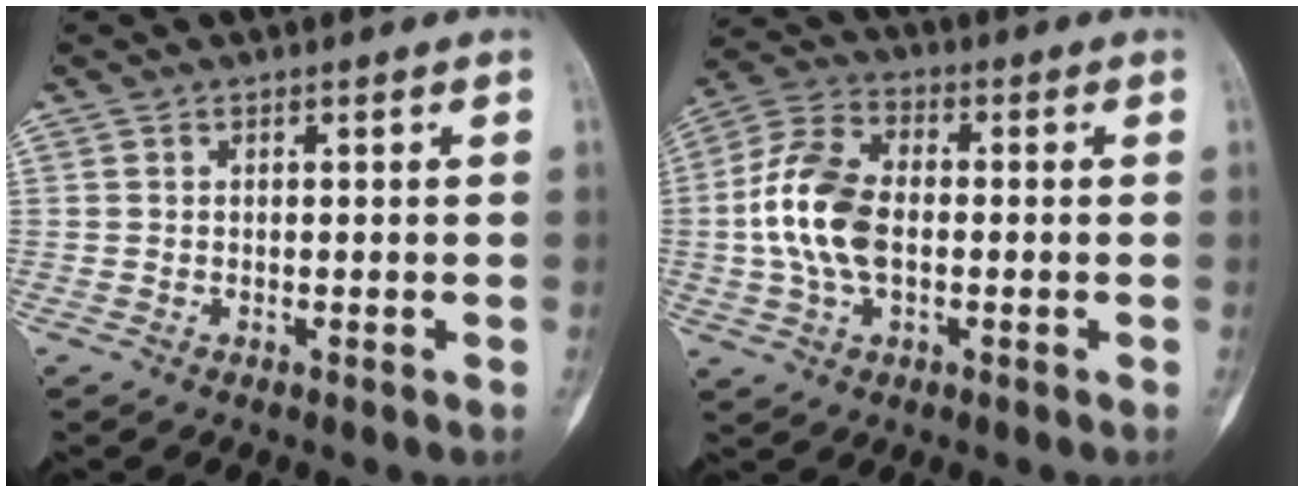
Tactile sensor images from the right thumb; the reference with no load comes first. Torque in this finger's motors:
{"motor_torque": [1.62, 1.17, 0.96, -1.35, 0.30]}